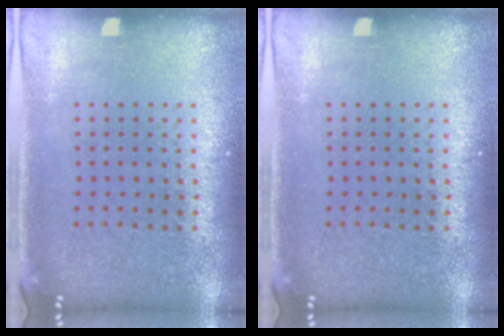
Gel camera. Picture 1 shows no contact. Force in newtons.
{"total": 0.0}